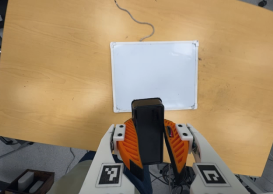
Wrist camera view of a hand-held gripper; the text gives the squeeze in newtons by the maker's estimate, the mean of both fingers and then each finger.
{"total": 11.4, "left": 11.0, "right": 11.7}